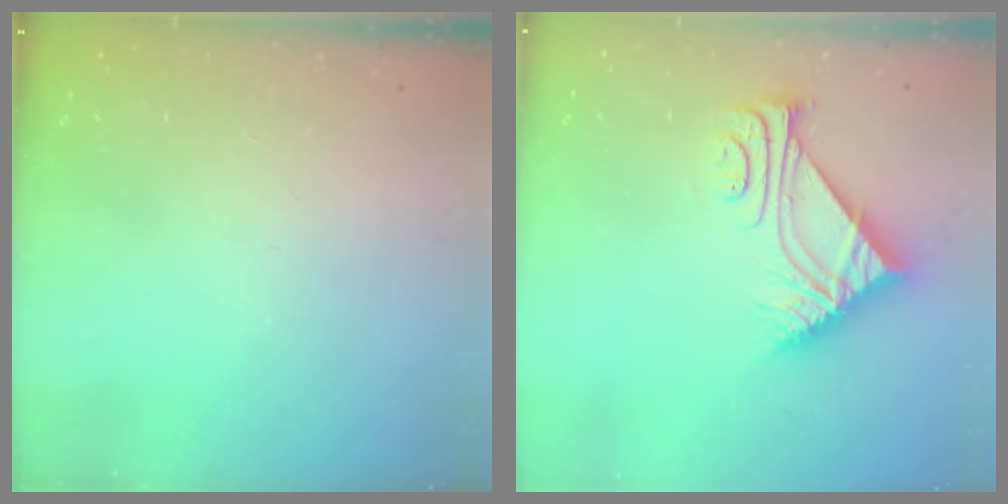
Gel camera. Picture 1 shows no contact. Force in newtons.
{"total": 9.0, "press": 9.0, "slide": 0.1}